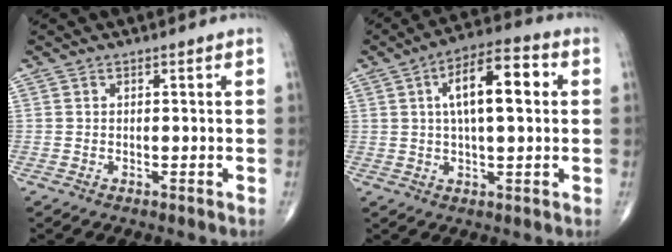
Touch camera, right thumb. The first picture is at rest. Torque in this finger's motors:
{"motor_torque": [0.73, 2.73, 1.30, 0.46, 0.08]}